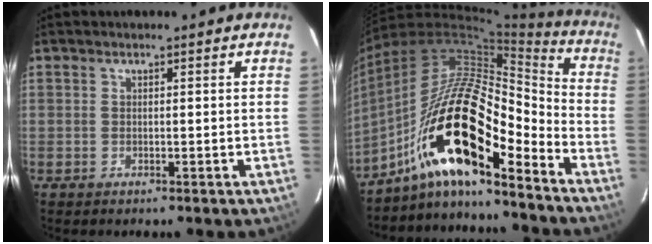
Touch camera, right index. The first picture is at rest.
{"total": 18.4, "force": [-10.2, 4.5, 14.6], "torque": [-0.269, 0.030, -0.174]}